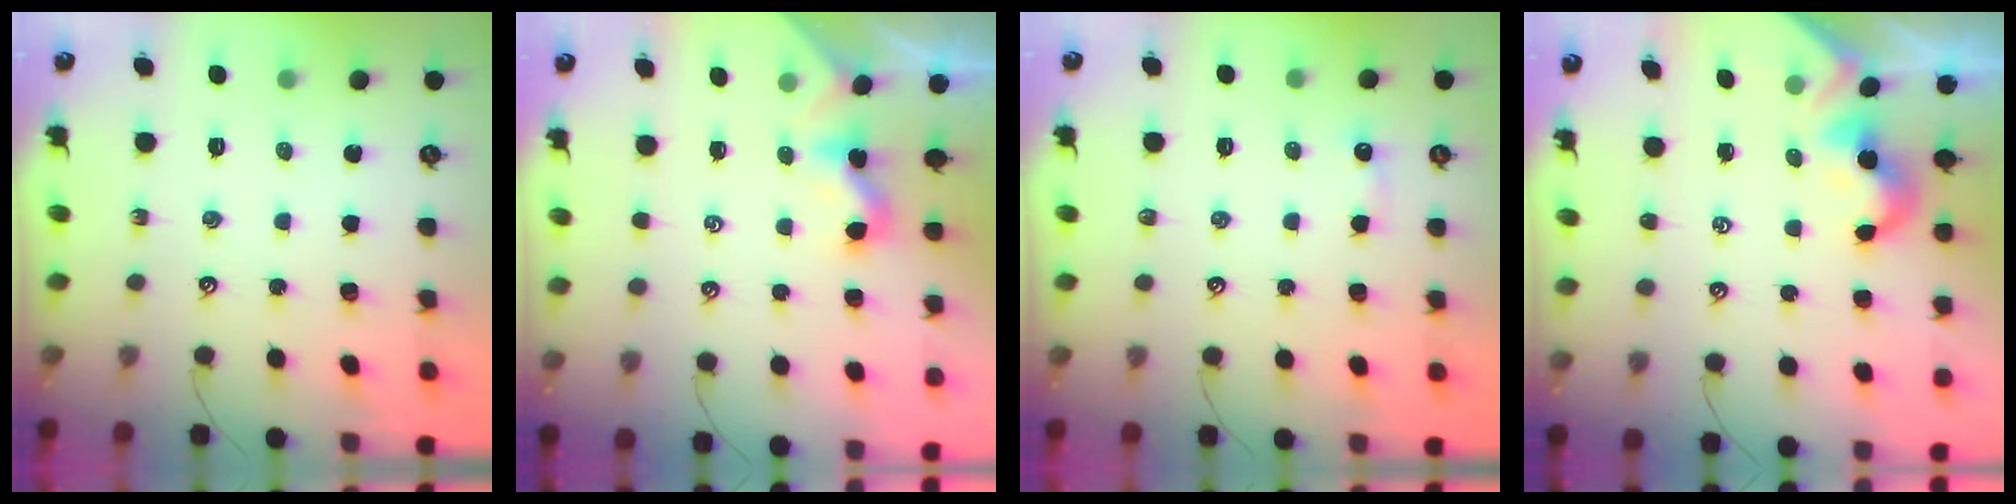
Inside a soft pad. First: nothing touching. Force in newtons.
{"total": 1.7, "press": 1.7, "slide": 0.3}
{"total": 2.6, "press": 2.6, "slide": 0.4}
{"total": 2.1, "press": 2.0, "slide": 0.5}